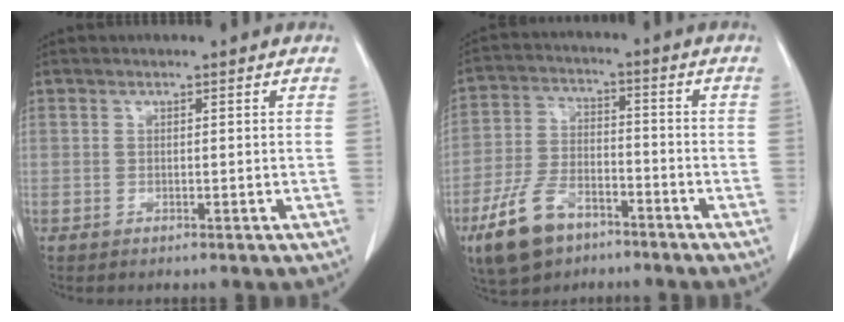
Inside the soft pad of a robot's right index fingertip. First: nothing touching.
{"total": 10.7, "force": [-6.7, 5.6, 6.1], "torque": [-0.137, -0.001, -0.122]}